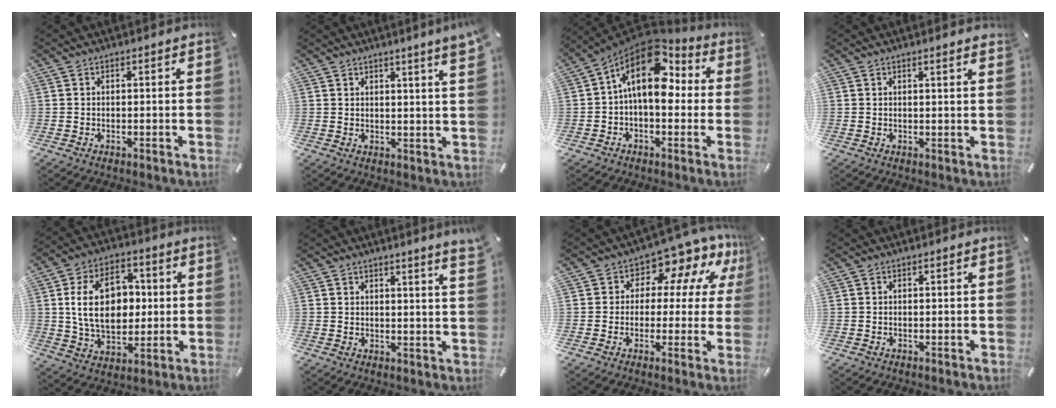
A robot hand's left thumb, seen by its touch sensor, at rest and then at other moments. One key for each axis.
{"total": 4.1, "fx": 3.1, "fy": -0.3, "fz": 2.7, "tx": -0.043, "ty": -0.017, "tz": 0.050}
{"total": 15.1, "fx": 3.9, "fy": 8.5, "fz": 11.8, "tx": -0.215, "ty": -0.029, "tz": 0.062}
{"total": 1.3, "fx": 1.0, "fy": -0.1, "fz": 0.8, "tx": -0.015, "ty": -0.002, "tz": 0.018}
{"total": 16.0, "fx": 1.7, "fy": 11.5, "fz": 11.1, "tx": -0.214, "ty": 0.014, "tz": 0.026}
{"total": 3.1, "fx": 2.5, "fy": -0.4, "fz": 1.8, "tx": -0.031, "ty": -0.017, "tz": 0.043}
{"total": 8.7, "fx": 4.6, "fy": 5.9, "fz": 4.4, "tx": -0.060, "ty": -0.039, "tz": 0.081}
{"total": 0.0}